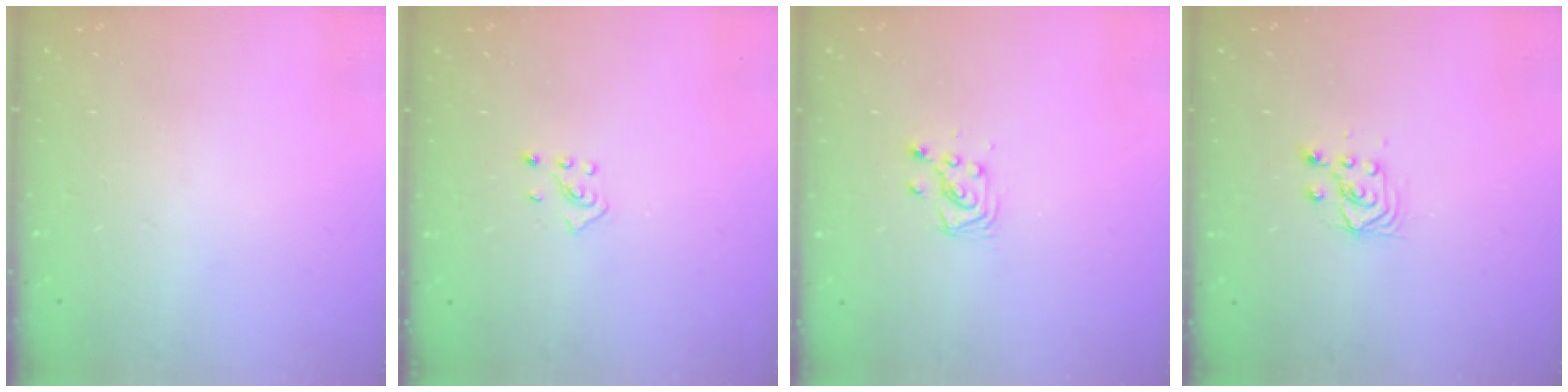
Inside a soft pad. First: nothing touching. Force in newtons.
{"total": 2.7, "press": 2.6, "slide": 0.9}
{"total": 4.3, "press": 4.2, "slide": 0.5}
{"total": 3.7, "press": 3.4, "slide": 1.6}